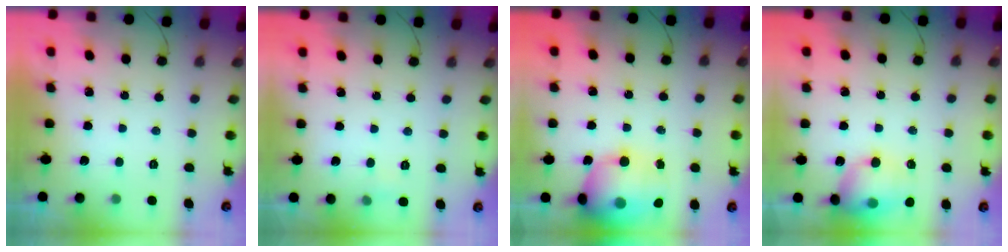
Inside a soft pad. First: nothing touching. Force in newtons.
{"total": 3.4, "press": 3.2, "slide": 1.2}
{"total": 16.7, "press": 16.5, "slide": 2.5}
{"total": 14.3, "press": 14.1, "slide": 2.4}